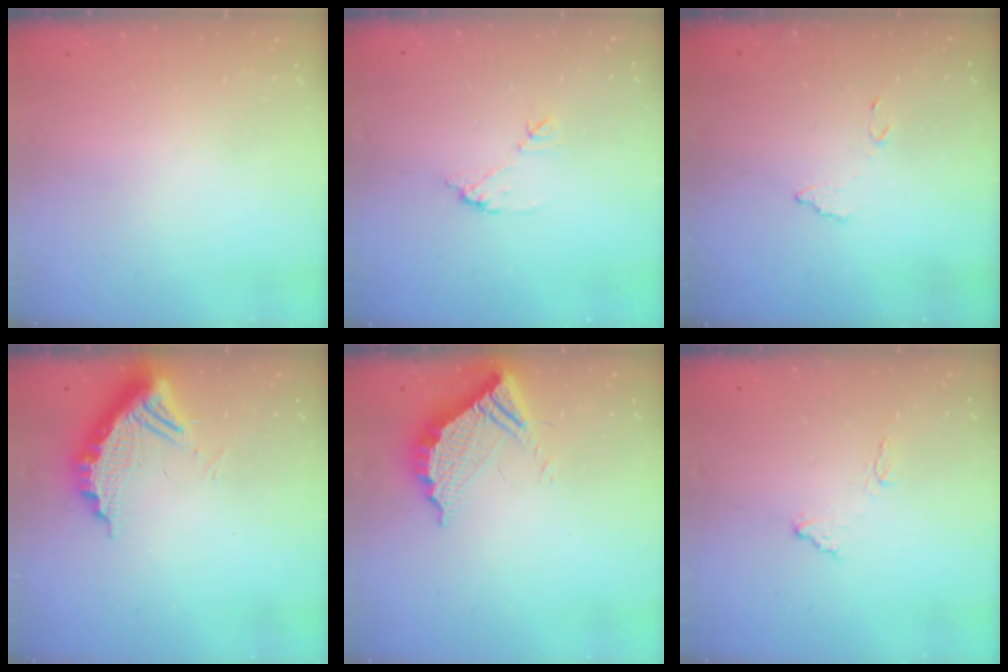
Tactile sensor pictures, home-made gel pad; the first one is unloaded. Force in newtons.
{"total": 6.5, "press": 6.4, "slide": 0.5}
{"total": 7.9, "press": 7.9, "slide": 0.4}
{"total": 11.7, "press": 11.7, "slide": 1.0}
{"total": 11.0, "press": 11.0, "slide": 0.9}
{"total": 9.6, "press": 9.5, "slide": 0.6}